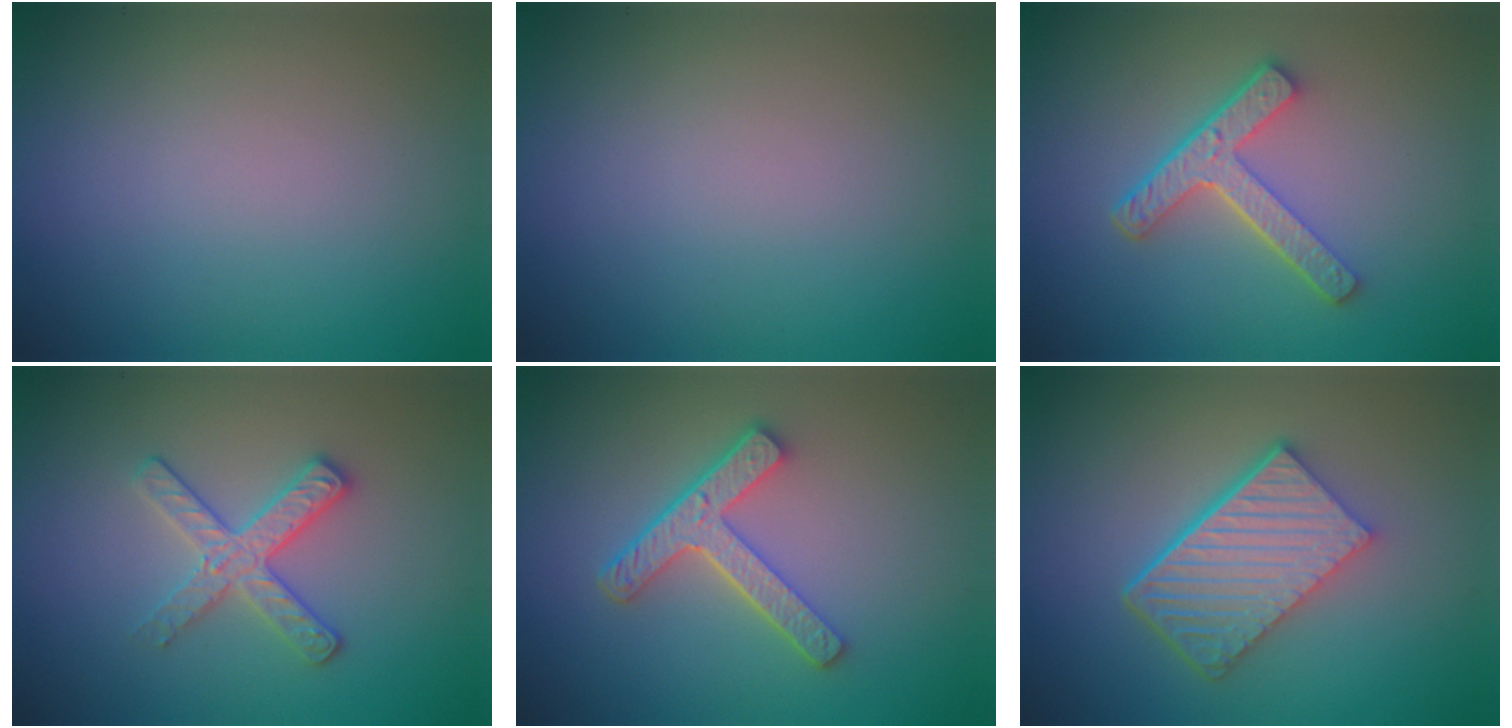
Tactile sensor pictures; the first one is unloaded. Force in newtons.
{"total": 0.0}
{"total": 4.3, "press": 3.2, "slide": 2.9}
{"total": 3.1, "press": 2.9, "slide": 1.1}
{"total": 4.3, "press": 3.3, "slide": 2.8}
{"total": 6.6, "press": 4.5, "slide": 4.9}